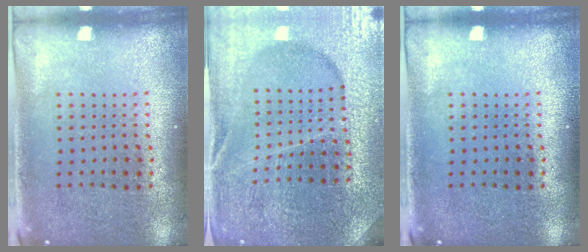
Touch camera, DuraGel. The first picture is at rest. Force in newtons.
{"total": 4.5, "press": 4.3, "slide": 1.5}
{"total": 0.0}